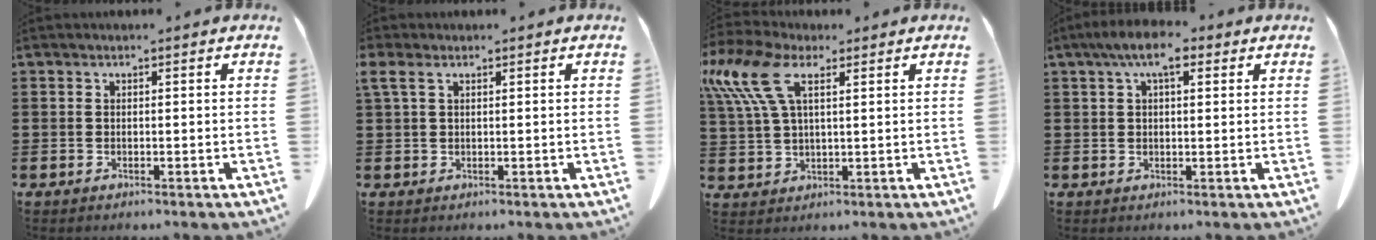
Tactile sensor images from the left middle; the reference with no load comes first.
{"total": 1.9, "force": [0.9, 0.7, 1.5], "torque": [-0.035, 0.006, 0.015]}
{"total": 10.2, "force": [4.7, 4.6, 7.8], "torque": [-0.196, 0.000, 0.080]}
{"total": 6.2, "force": [3.3, 1.9, 4.9], "torque": [-0.094, 0.007, 0.056]}